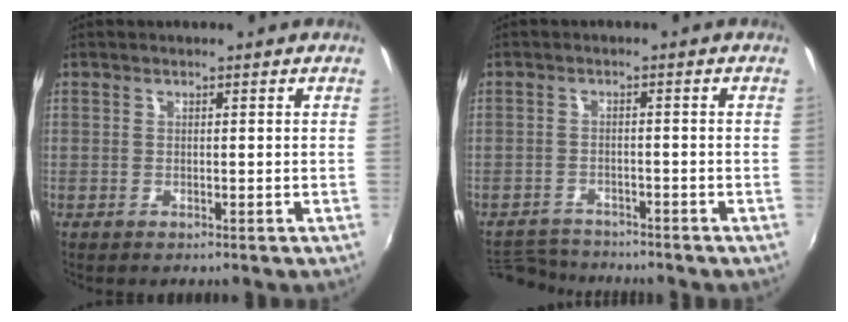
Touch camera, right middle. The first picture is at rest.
{"total": 6.4, "force": [-6.2, 1.6, 0.7], "torque": [-0.035, -0.001, -0.107]}